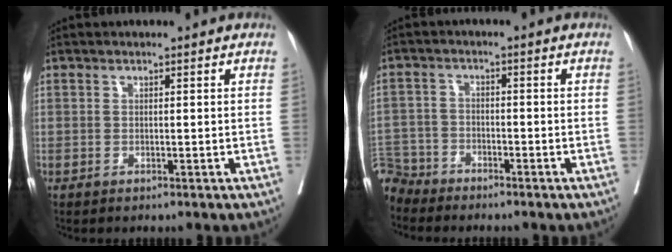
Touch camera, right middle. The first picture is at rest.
{"total": 5.8, "force": [-5.4, 2.0, -0.8], "torque": [0.022, 0.001, -0.109]}